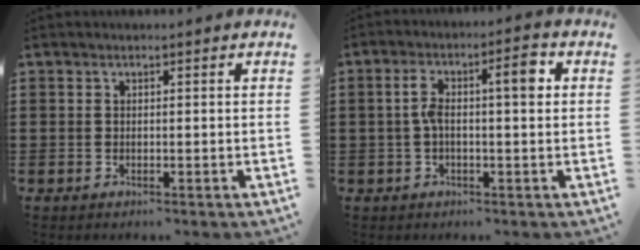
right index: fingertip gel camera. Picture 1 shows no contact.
{"total": 6.6, "force": [0.6, 2.0, 6.2], "torque": [-0.112, 0.010, 0.005]}